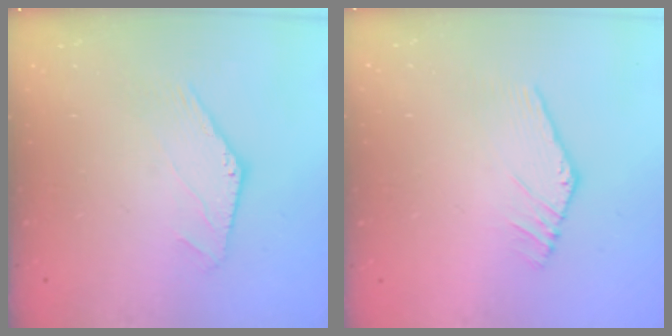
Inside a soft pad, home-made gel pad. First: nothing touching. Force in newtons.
{"total": 3.5, "press": 3.5, "slide": 0.1}